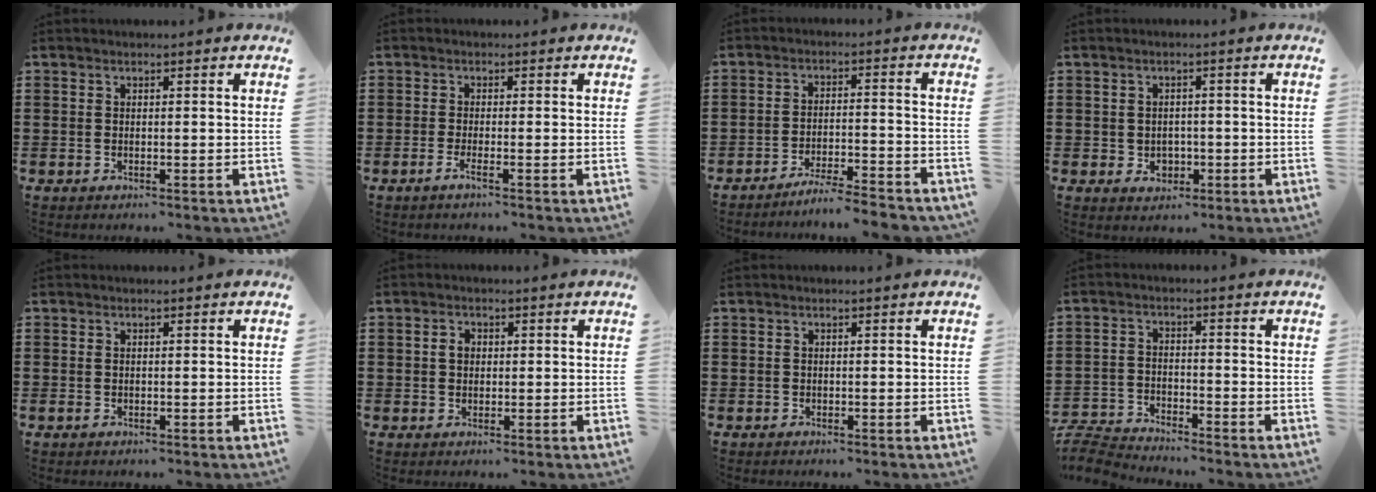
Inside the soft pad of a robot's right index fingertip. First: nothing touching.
{"total": 1.6, "force": [-1.0, 0.0, 1.3], "torque": [-0.029, -0.005, -0.021]}
{"total": 4.9, "force": [-4.7, -0.5, 1.3], "torque": [-0.030, -0.012, -0.097]}
{"total": 2.3, "force": [-0.5, 2.1, 0.7], "torque": [-0.021, 0.006, -0.013]}
{"total": 0.0}
{"total": 1.8, "force": [0.3, 1.4, 1.1], "torque": [-0.024, 0.009, 0.004]}
{"total": 0.0}
{"total": 4.4, "force": [-4.4, 0.4, 0.4], "torque": [-0.031, -0.004, -0.097]}